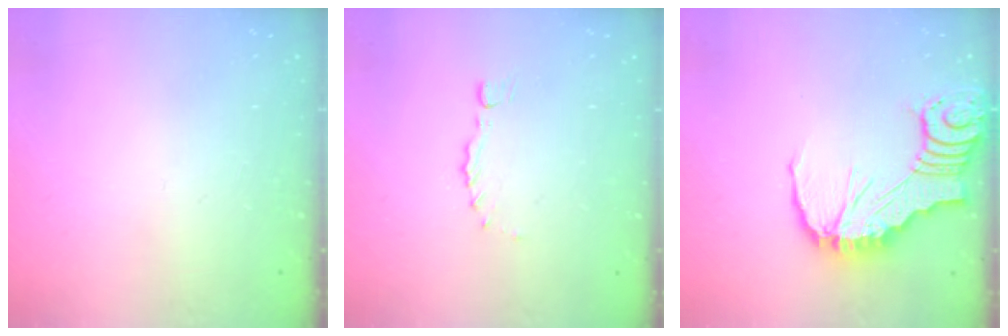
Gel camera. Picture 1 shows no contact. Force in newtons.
{"total": 0.0}
{"total": 14.6, "press": 14.5, "slide": 1.5}